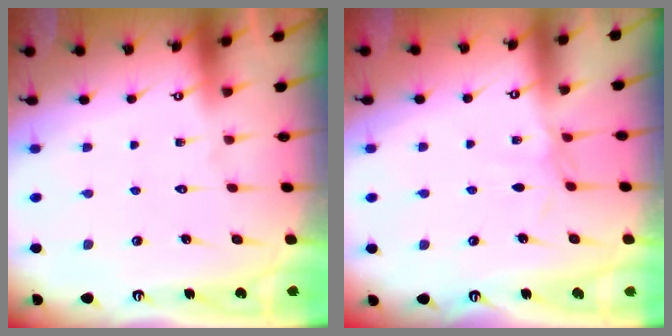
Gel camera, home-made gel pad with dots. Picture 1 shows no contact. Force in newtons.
{"total": 1.7, "press": 1.6, "slide": 0.4}